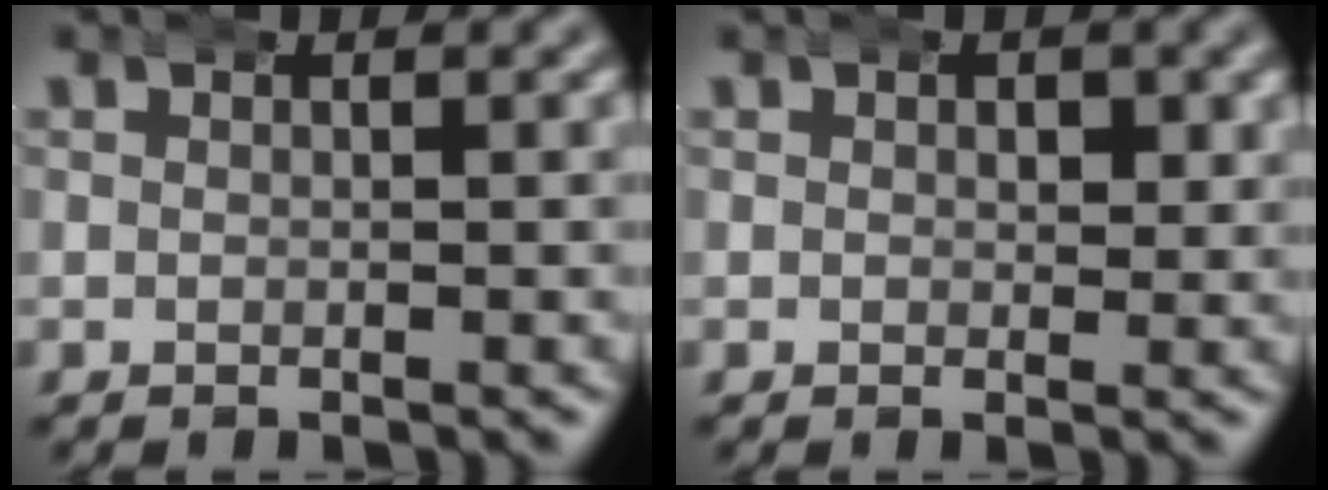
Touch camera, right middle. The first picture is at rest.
{"total": 1.4, "force": [0.5, 1.0, 0.9], "torque": [-0.008, -0.003, 0.009]}